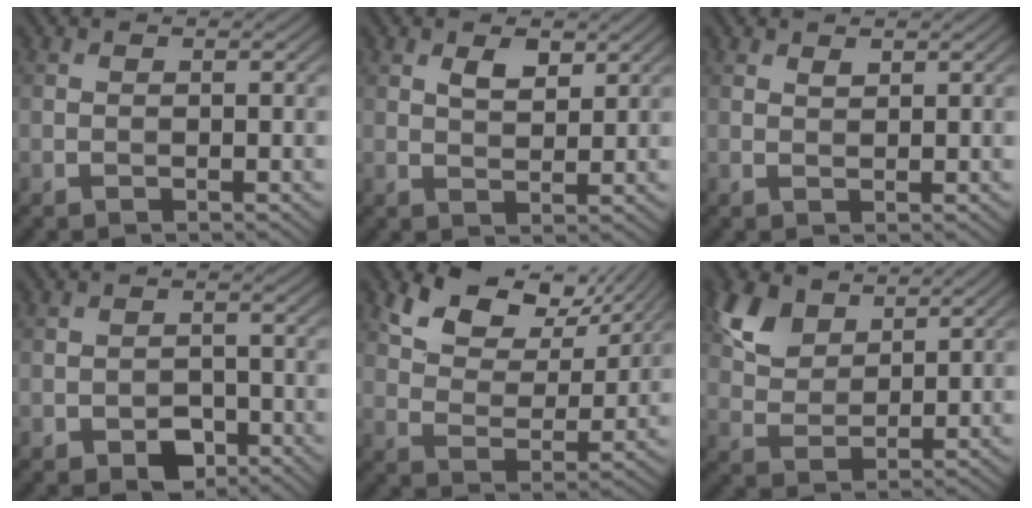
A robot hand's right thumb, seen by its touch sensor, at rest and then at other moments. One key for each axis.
{"total": 2.8, "fx": 1.5, "fy": 1.3, "fz": 1.9, "tx": -0.039, "ty": -0.003, "tz": 0.031}
{"total": 0.8, "fx": 0.6, "fy": 0.2, "fz": 0.4, "tx": -0.012, "ty": -0.002, "tz": 0.015}
{"total": 3.5, "fx": -2.1, "fy": 2.2, "fz": 1.8, "tx": -0.028, "ty": -0.005, "tz": -0.037}
{"total": 10.2, "fx": 6.6, "fy": 5.2, "fz": 5.7, "tx": -0.123, "ty": -0.004, "tz": 0.115}
{"total": 7.2, "fx": 4.6, "fy": 4.0, "fz": 3.7, "tx": -0.096, "ty": 0.005, "tz": 0.099}